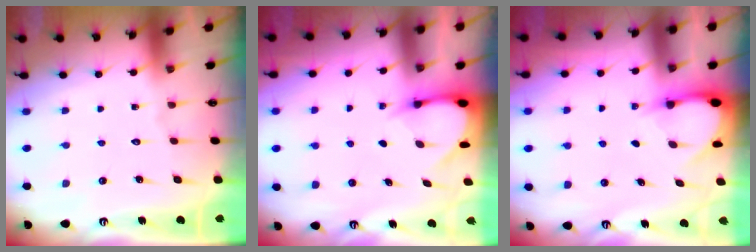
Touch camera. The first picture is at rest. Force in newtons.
{"total": 3.5, "press": 3.5, "slide": 0.3}
{"total": 2.9, "press": 2.9, "slide": 0.3}